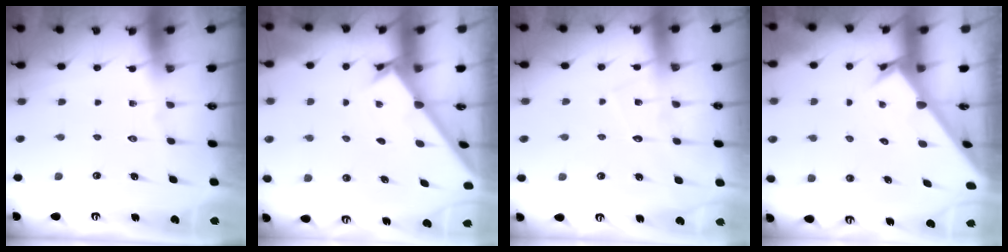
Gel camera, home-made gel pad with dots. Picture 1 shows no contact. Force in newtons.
{"total": 1.6, "press": 1.6, "slide": 0.1}
{"total": 6.5, "press": 6.5, "slide": 0.4}
{"total": 2.6, "press": 2.6, "slide": 0.3}